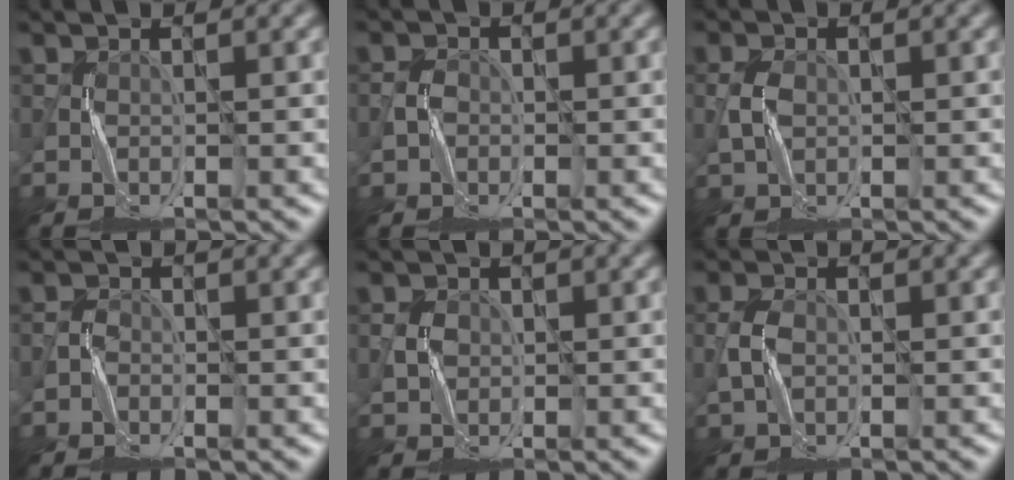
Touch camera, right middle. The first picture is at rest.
{"total": 0.7, "force": [-0.2, 0.7, 0.1], "torque": [0.001, 0.002, -0.006]}
{"total": 1.4, "force": [0.2, 1.0, 1.0], "torque": [-0.024, 0.002, 0.005]}
{"total": 0.6, "force": [-0.5, 0.4, 0.0], "torque": [0.003, 0.005, -0.011]}
{"total": 1.0, "force": [0.2, 0.9, 0.2], "torque": [-0.004, -0.001, 0.002]}
{"total": 1.6, "force": [-0.1, 1.1, 1.2], "torque": [-0.027, 0.002, -0.003]}